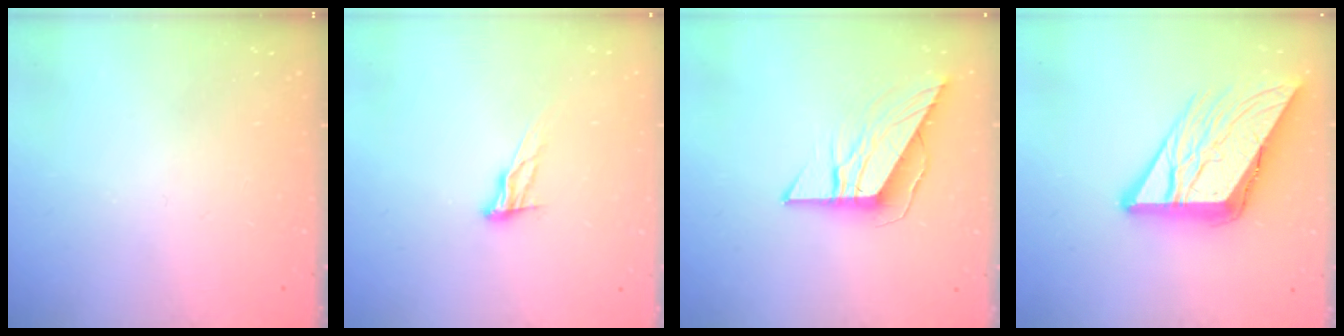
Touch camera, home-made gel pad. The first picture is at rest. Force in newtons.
{"total": 9.2, "press": 8.9, "slide": 2.5}
{"total": 8.7, "press": 8.7, "slide": 0.7}
{"total": 16.6, "press": 16.5, "slide": 1.7}